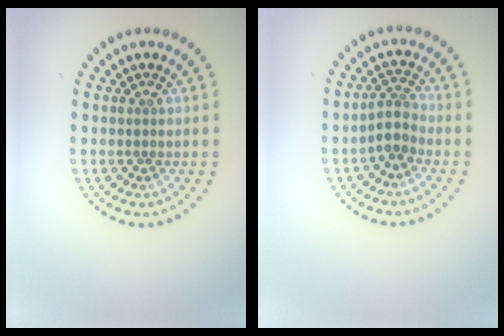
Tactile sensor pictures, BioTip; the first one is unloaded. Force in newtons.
{"total": 2.2, "press": 1.7, "slide": 1.3}